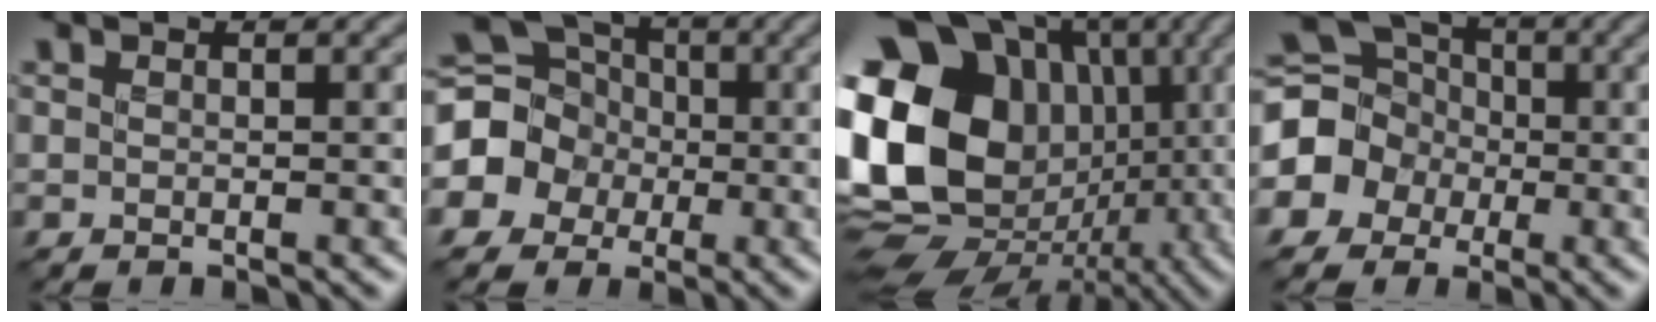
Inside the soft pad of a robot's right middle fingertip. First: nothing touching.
{"total": 9.5, "force": [-1.4, 8.8, 3.3], "torque": [-0.095, 0.013, -0.055]}
{"total": 20.6, "force": [0.7, 16.6, 12.1], "torque": [-0.248, -0.007, -0.003]}
{"total": 8.3, "force": [-1.6, 7.6, 2.9], "torque": [-0.074, 0.007, -0.064]}